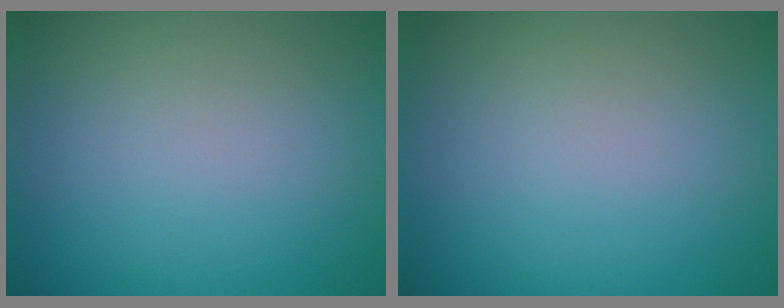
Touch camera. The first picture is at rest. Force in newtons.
{"total": 0.0}